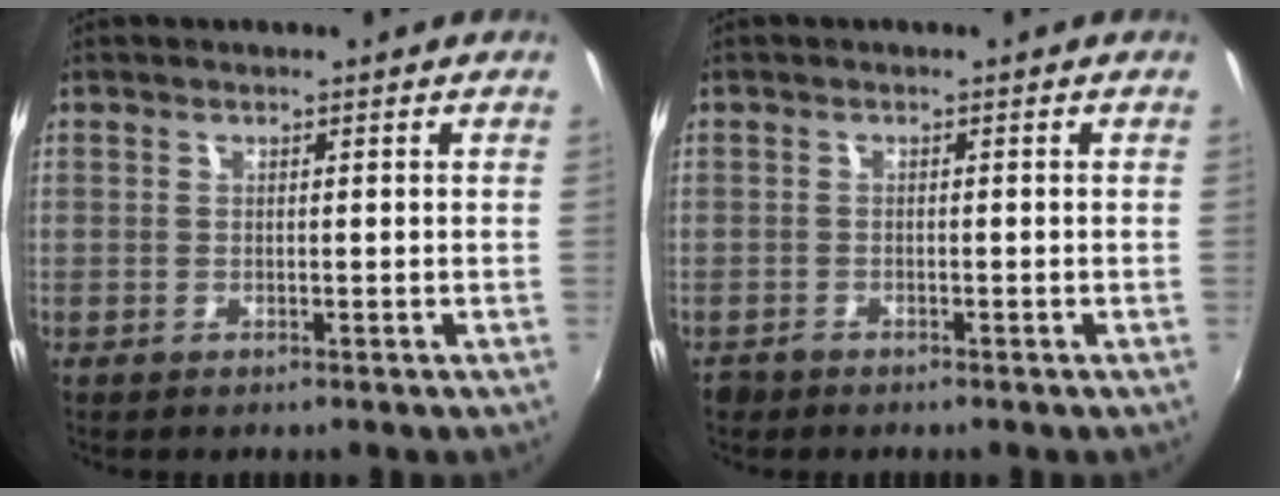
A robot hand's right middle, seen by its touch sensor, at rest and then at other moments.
{"total": 1.5, "force": [-1.2, 0.9, 0.2], "torque": [-0.009, -0.003, -0.022]}